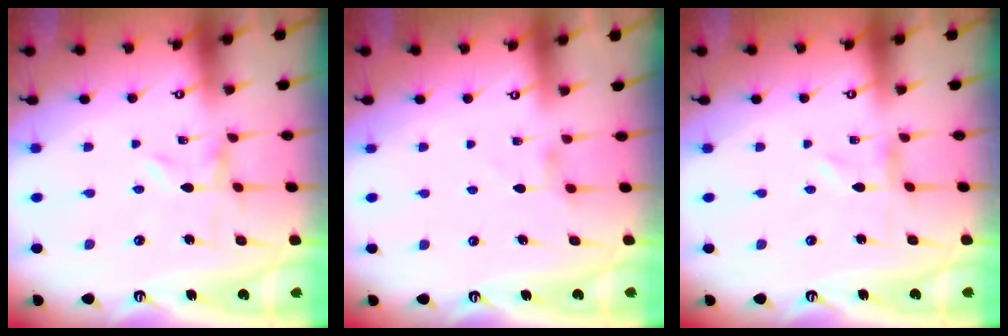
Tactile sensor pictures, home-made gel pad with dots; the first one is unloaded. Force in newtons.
{"total": 2.4, "press": 2.4, "slide": 0.4}
{"total": 0.0}